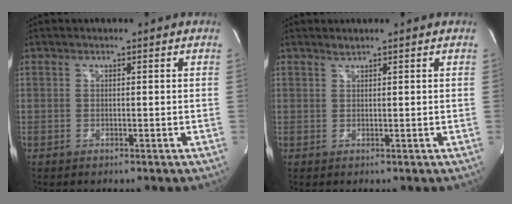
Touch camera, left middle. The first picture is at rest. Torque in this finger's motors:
{"motor_torque": [0.16, 0.05, -0.16, 0.00]}